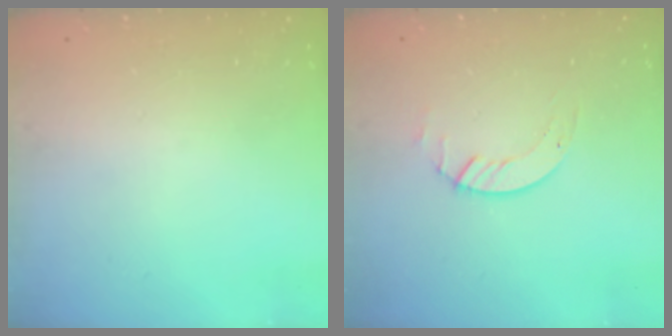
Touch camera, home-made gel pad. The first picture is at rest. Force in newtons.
{"total": 2.0, "press": 2.0, "slide": 0.2}